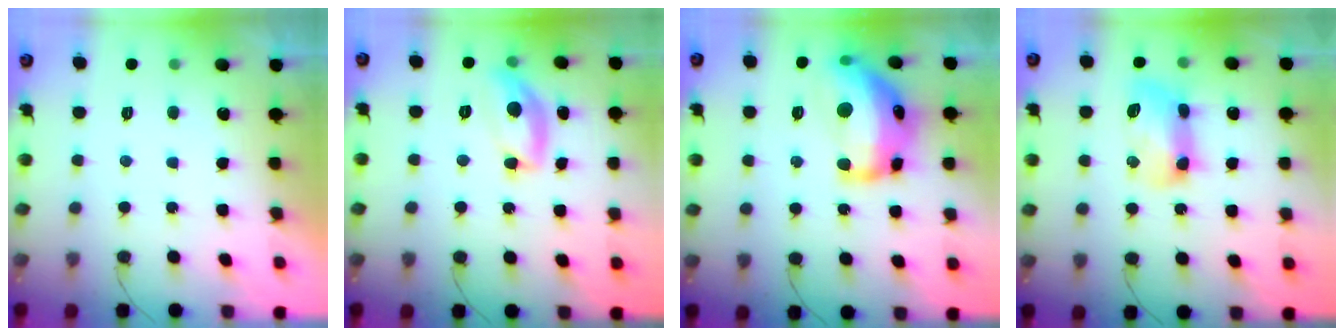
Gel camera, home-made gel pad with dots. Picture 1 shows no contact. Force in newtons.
{"total": 13.5, "press": 13.5, "slide": 0.8}
{"total": 22.3, "press": 22.3, "slide": 1.2}
{"total": 11.5, "press": 11.5, "slide": 0.5}